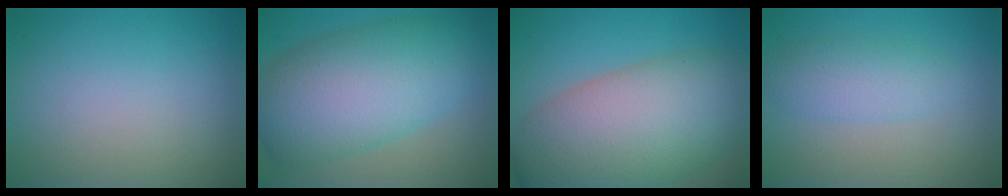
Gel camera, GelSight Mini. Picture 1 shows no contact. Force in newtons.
{"total": 11.0, "press": 11.0, "slide": 0.4}
{"total": 12.8, "press": 12.8, "slide": 0.5}
{"total": 2.9, "press": 2.9, "slide": 0.1}